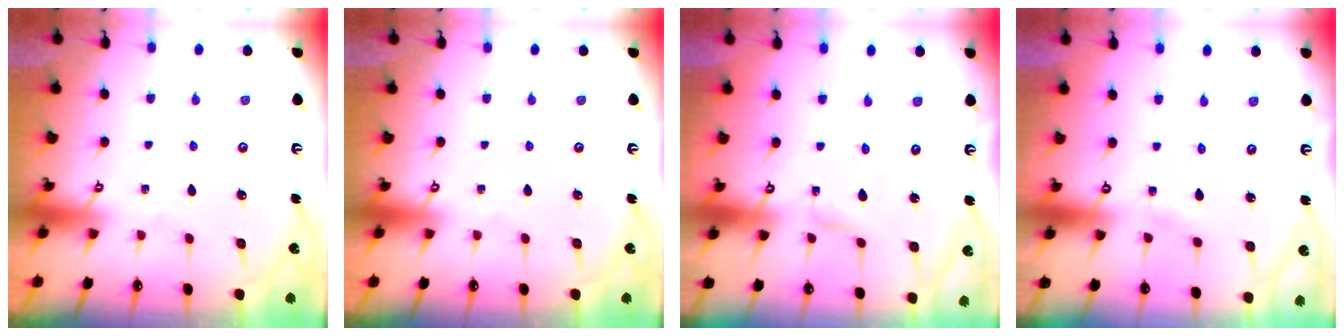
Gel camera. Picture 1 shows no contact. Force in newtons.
{"total": 0.0}
{"total": 2.8, "press": 2.8, "slide": 0.2}
{"total": 1.8, "press": 1.8, "slide": 0.2}